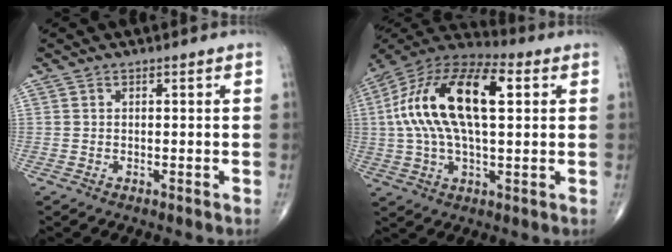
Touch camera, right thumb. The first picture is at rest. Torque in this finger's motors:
{"motor_torque": [0.43, 1.03, 2.13, 0.52, 0.65]}